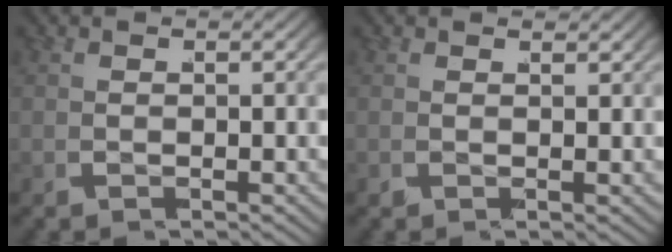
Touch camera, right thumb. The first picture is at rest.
{"total": 0.8, "force": [0.8, -0.3, -0.1], "torque": [-0.002, -0.002, 0.013]}